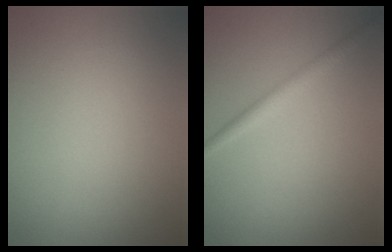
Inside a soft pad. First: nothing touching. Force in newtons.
{"total": 1.7, "press": 1.7, "slide": 0.1}